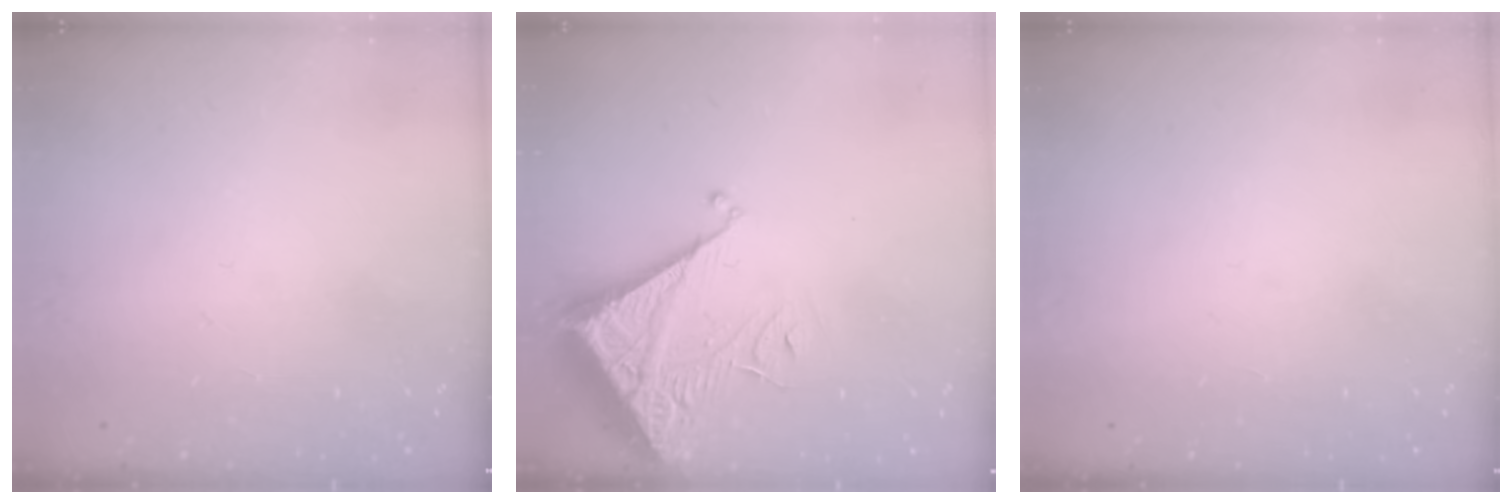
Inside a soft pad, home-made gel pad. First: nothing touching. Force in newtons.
{"total": 7.0, "press": 7.0, "slide": 0.6}
{"total": 1.5, "press": 1.5, "slide": 0.1}